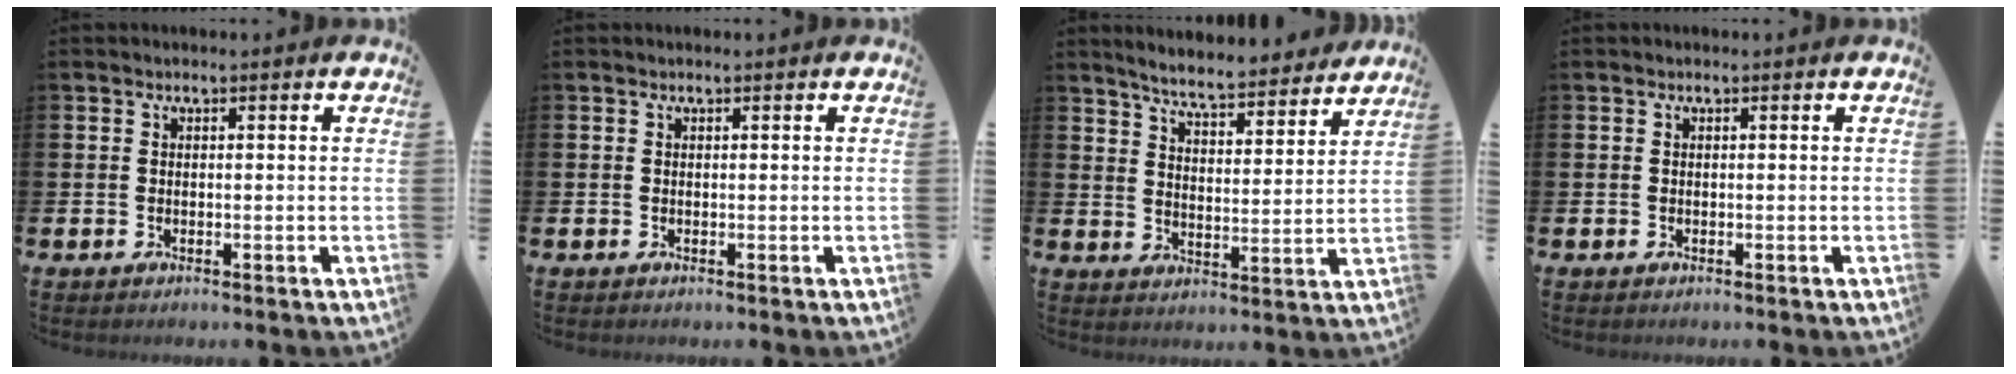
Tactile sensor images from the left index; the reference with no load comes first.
{"total": 0.0}
{"total": 6.5, "force": [6.3, 0.8, 1.6], "torque": [-0.054, -0.045, 0.107]}
{"total": 0.0}